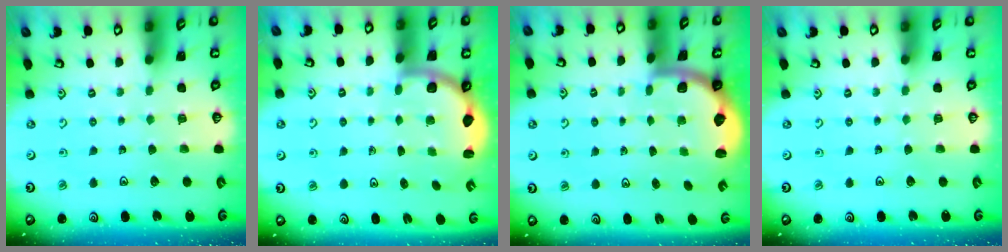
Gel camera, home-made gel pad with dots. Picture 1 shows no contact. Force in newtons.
{"total": 3.4, "press": 2.8, "slide": 1.9}
{"total": 1.9, "press": 1.8, "slide": 0.5}
{"total": 0.0}